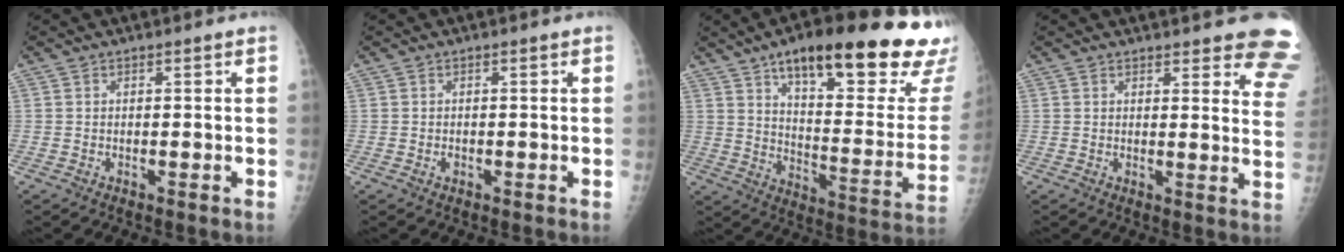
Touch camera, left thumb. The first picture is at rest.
{"total": 0.8, "force": [-0.3, 0.6, 0.5], "torque": [-0.006, 0.001, -0.005]}
{"total": 31.9, "force": [19.1, 9.2, 23.9], "torque": [-0.273, -0.049, 0.274]}
{"total": 12.2, "force": [10.2, 3.3, 5.8], "torque": [-0.023, -0.056, 0.089]}